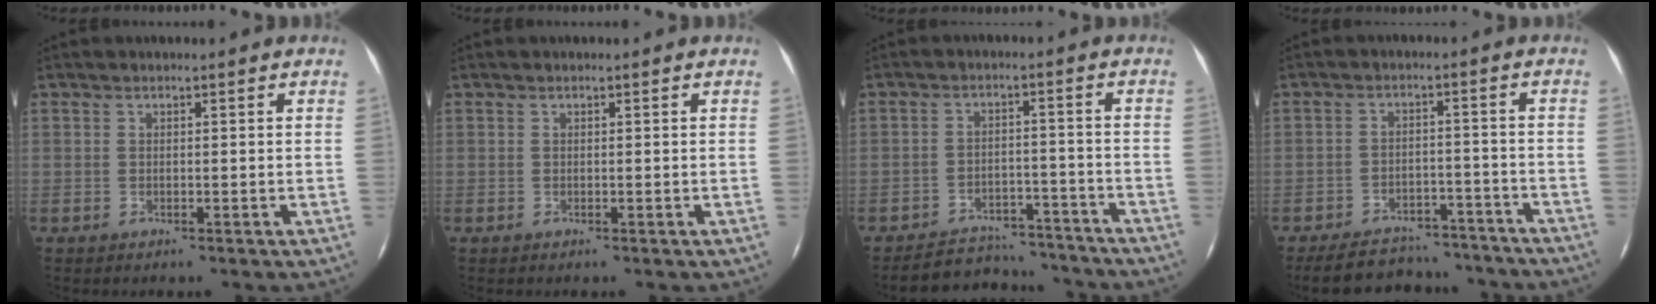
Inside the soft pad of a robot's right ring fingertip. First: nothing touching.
{"total": 0.0}
{"total": 14.8, "force": [-13.4, 5.1, 3.8], "torque": [-0.094, 0.032, -0.171]}
{"total": 17.3, "force": [-15.2, 6.3, 5.6], "torque": [-0.128, 0.034, -0.189]}